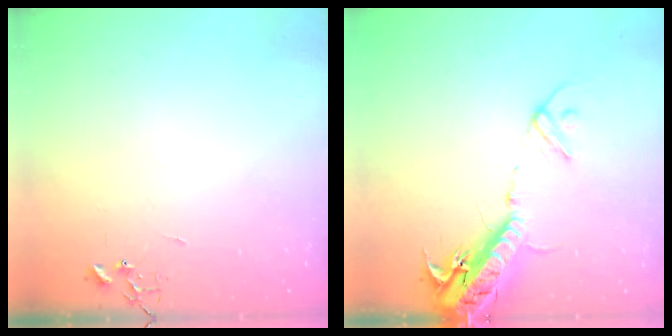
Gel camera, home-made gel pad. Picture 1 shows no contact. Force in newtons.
{"total": 18.2, "press": 17.7, "slide": 4.1}